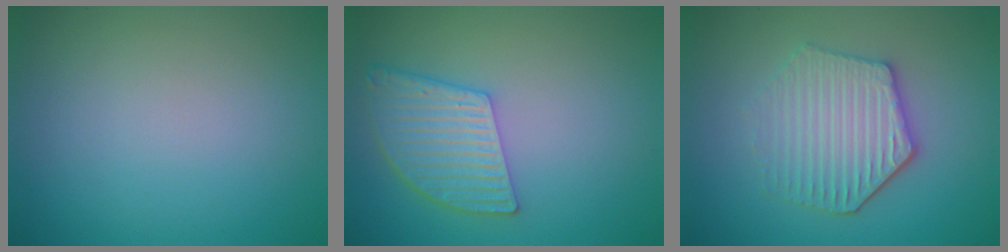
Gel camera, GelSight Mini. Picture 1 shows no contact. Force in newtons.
{"total": 5.0, "press": 4.0, "slide": 3.1}
{"total": 4.7, "press": 4.1, "slide": 2.2}